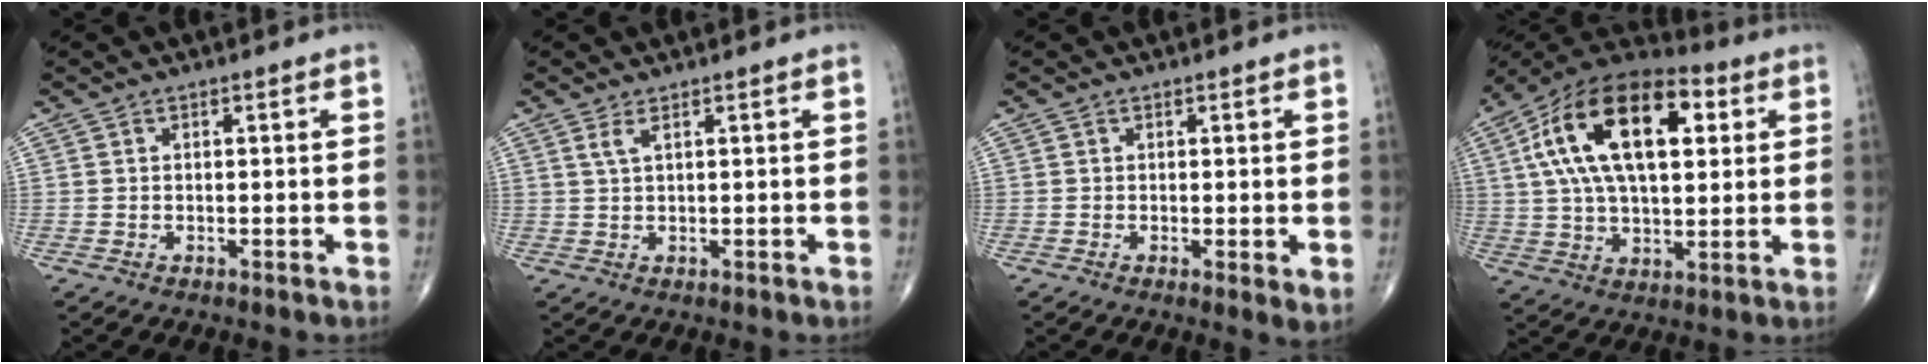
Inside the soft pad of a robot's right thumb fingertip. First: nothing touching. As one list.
[{"total": 1.8, "force": [1.0, 0.3, 1.5], "torque": [-0.036, 0.000, 0.025]}, {"total": 2.3, "force": [0.0, 0.5, 2.2], "torque": [-0.034, -0.010, -0.003]}, {"total": 23.2, "force": [6.2, 11.8, 19.0], "torque": [-0.323, 0.011, 0.095]}]